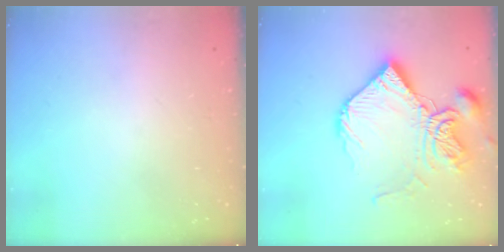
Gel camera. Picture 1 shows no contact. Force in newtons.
{"total": 17.7, "press": 17.6, "slide": 1.9}